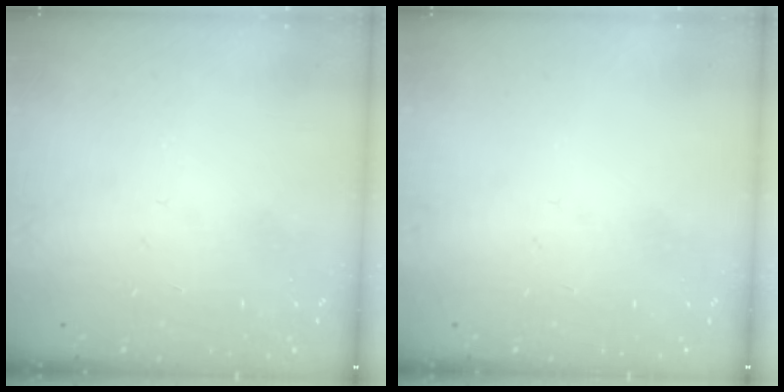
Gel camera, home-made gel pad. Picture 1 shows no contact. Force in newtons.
{"total": 0.0}